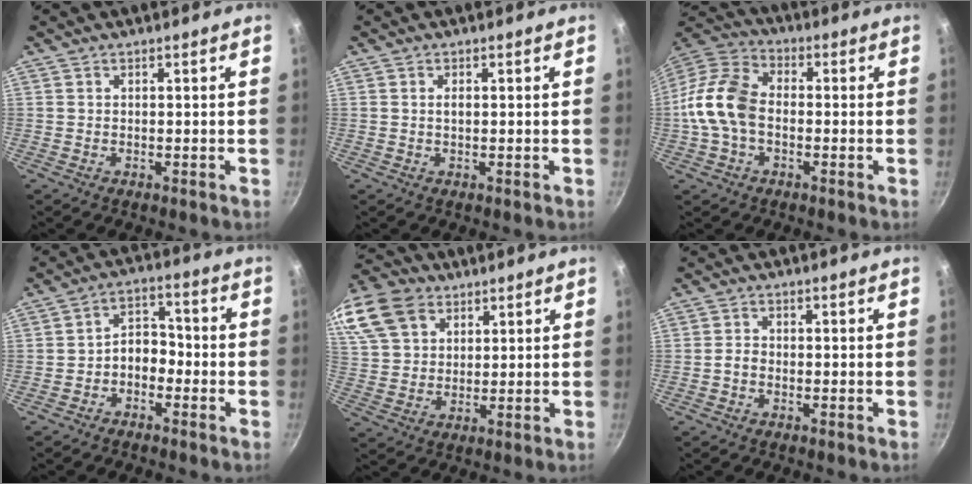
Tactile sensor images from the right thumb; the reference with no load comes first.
{"total": 1.0, "force": [0.1, 0.5, 0.8], "torque": [-0.014, 0.001, 0.002]}
{"total": 12.8, "force": [-1.6, 8.6, 9.3], "torque": [-0.166, 0.036, -0.050]}
{"total": 5.6, "force": [-2.2, 3.9, 3.3], "torque": [-0.025, 0.038, -0.045]}
{"total": 21.0, "force": [11.1, 14.9, 9.7], "torque": [-0.234, 0.022, 0.213]}
{"total": 1.6, "force": [-0.7, 1.1, 0.9], "torque": [-0.015, 0.013, -0.014]}